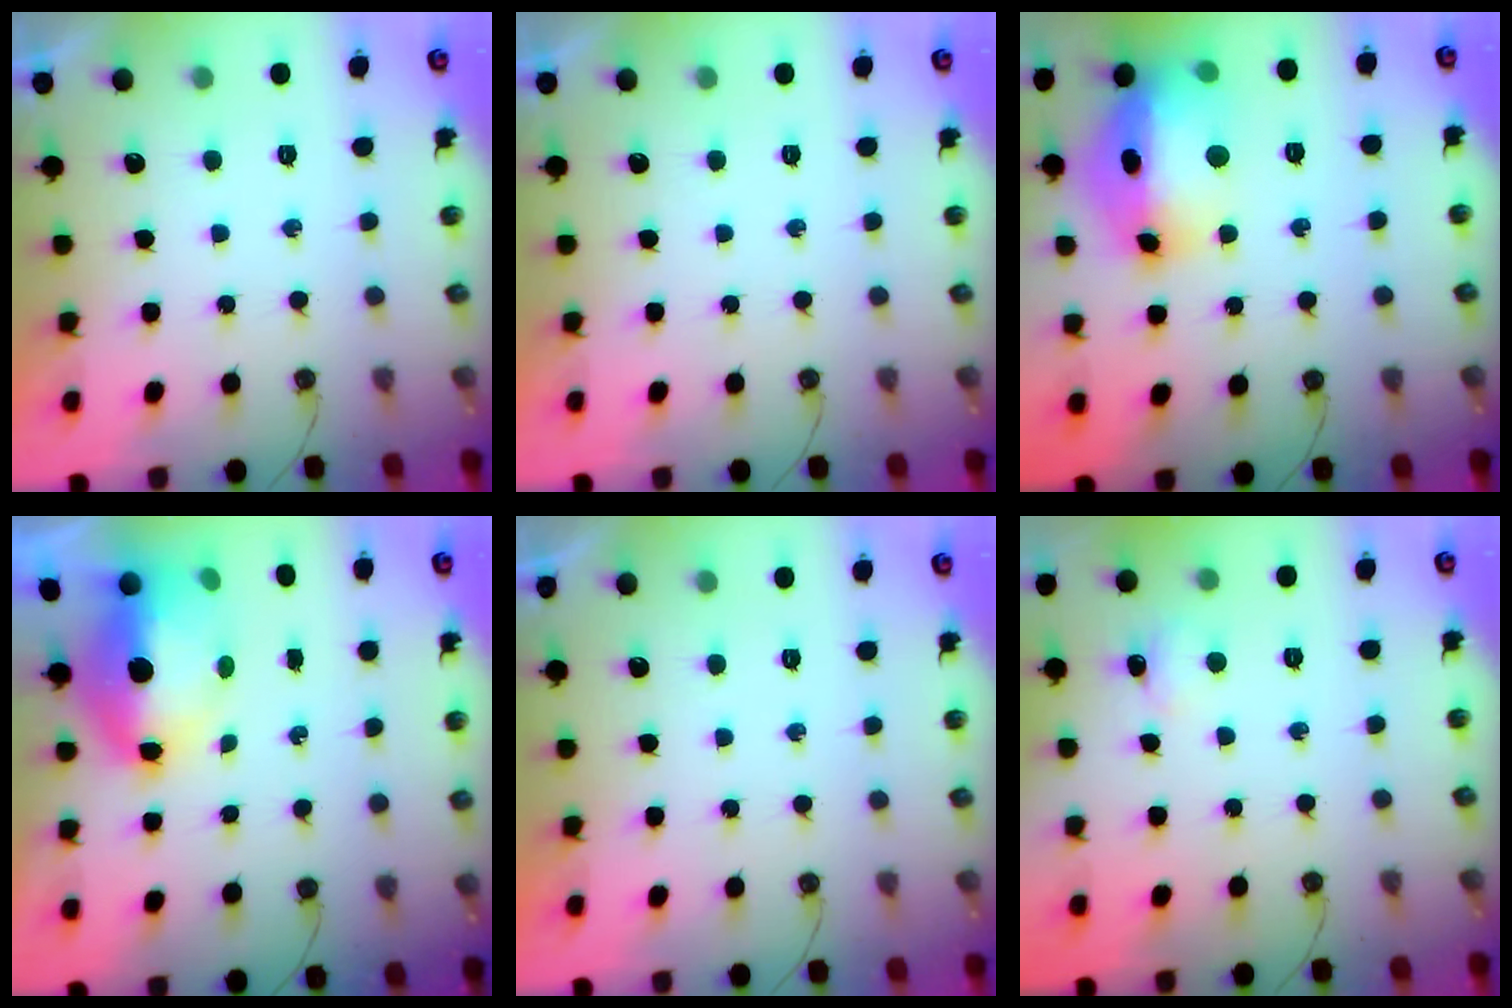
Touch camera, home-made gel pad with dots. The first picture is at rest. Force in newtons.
{"total": 0.0}
{"total": 21.3, "press": 19.3, "slide": 9.2}
{"total": 10.1, "press": 10.1, "slide": 1.3}
{"total": 0.0}
{"total": 6.0, "press": 5.9, "slide": 1.0}